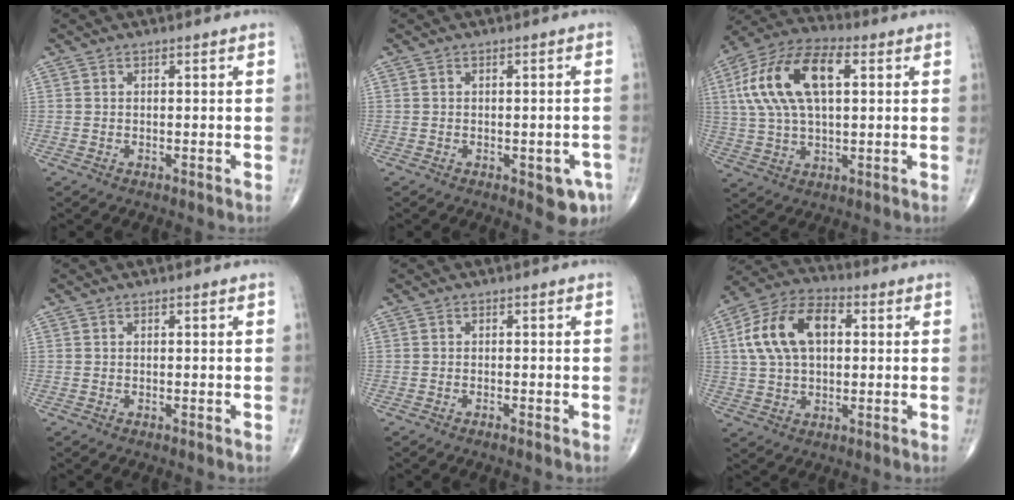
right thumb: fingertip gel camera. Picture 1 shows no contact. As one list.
[{"total": 5.2, "force": [-2.1, 2.3, 4.2], "torque": [-0.028, 0.002, -0.020]}, {"total": 17.7, "force": [4.3, 8.7, 14.8], "torque": [-0.293, 0.022, 0.074]}, {"total": 0.0}, {"total": 0.8, "force": [-0.6, 0.0, 0.5], "torque": [-0.013, 0.000, -0.009]}, {"total": 14.5, "force": [2.8, 8.8, 11.1], "torque": [-0.206, 0.023, 0.045]}]